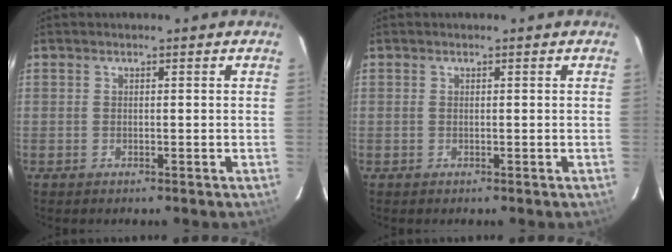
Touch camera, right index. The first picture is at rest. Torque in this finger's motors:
{"motor_torque": [0.08, 0.05, 0.02, 0.01]}